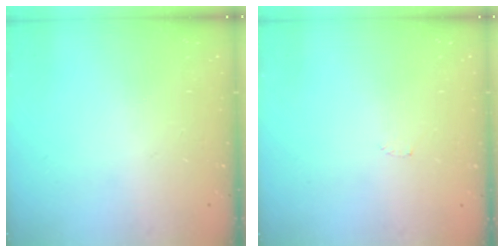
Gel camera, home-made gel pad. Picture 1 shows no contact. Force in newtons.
{"total": 2.3, "press": 2.3, "slide": 0.2}